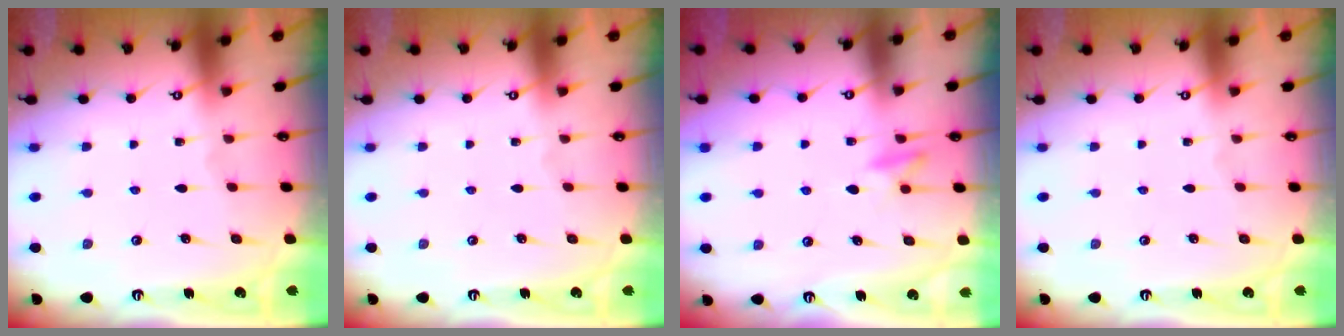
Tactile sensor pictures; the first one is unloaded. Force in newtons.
{"total": 0.0}
{"total": 7.8, "press": 7.7, "slide": 1.4}
{"total": 0.0}